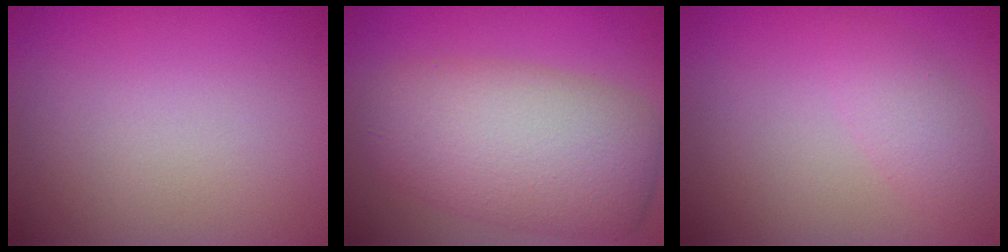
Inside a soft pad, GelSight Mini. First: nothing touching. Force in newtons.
{"total": 8.8, "press": 8.8, "slide": 0.4}
{"total": 2.0, "press": 2.0, "slide": 0.2}